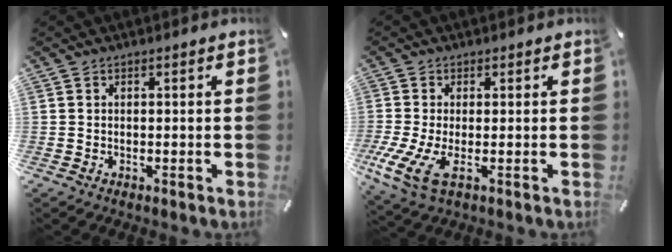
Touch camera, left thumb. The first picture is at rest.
{"total": 7.6, "force": [-1.4, 2.8, 7.0], "torque": [-0.158, -0.023, -0.022]}